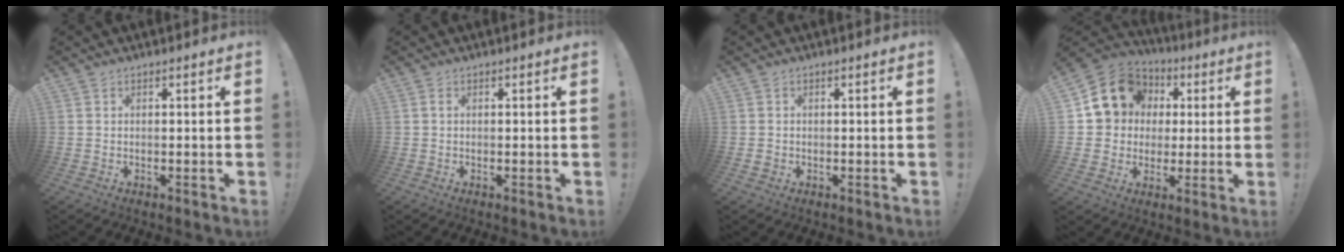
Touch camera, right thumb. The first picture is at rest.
{"total": 0.7, "force": [0.0, 0.2, 0.7], "torque": [-0.015, 0.002, 0.000]}
{"total": 1.0, "force": [-0.1, 1.0, 0.3], "torque": [-0.005, 0.002, -0.001]}
{"total": 15.4, "force": [4.2, 13.4, 6.2], "torque": [-0.085, -0.005, 0.097]}